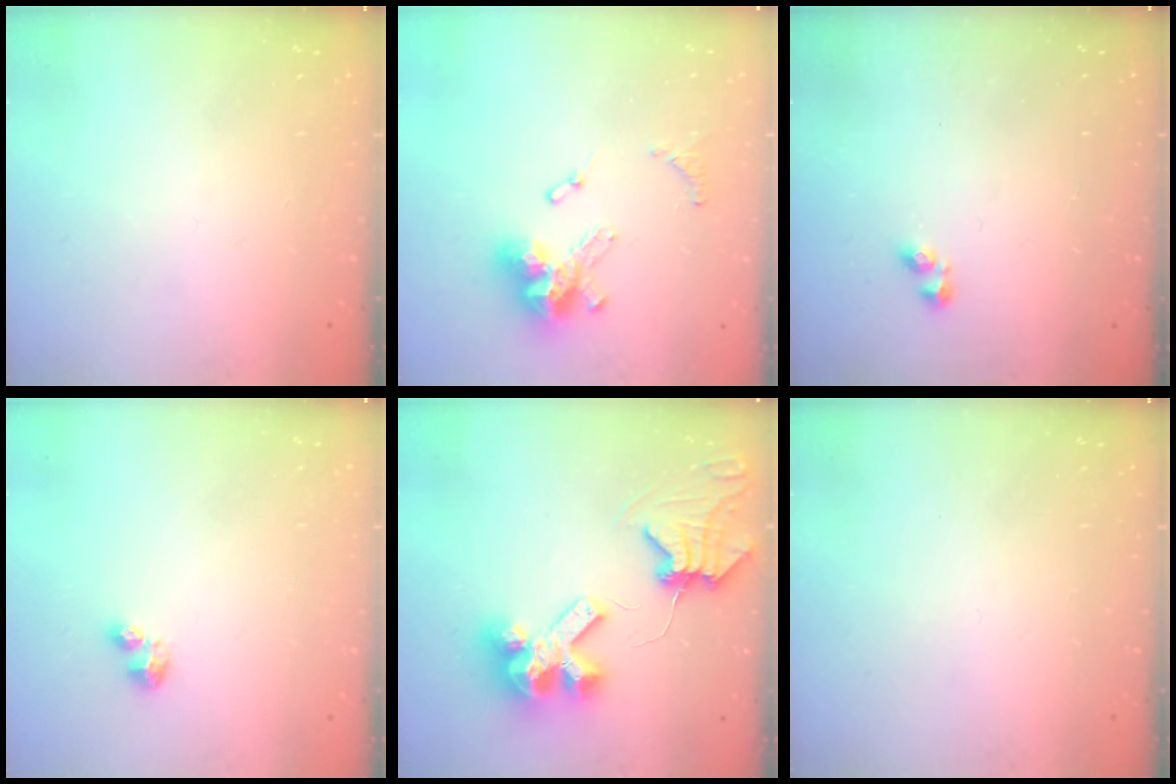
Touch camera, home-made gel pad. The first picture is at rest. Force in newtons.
{"total": 13.4, "press": 13.4, "slide": 1.3}
{"total": 1.9, "press": 1.9, "slide": 0.3}
{"total": 3.1, "press": 3.0, "slide": 0.5}
{"total": 11.3, "press": 11.2, "slide": 1.3}
{"total": 0.0}